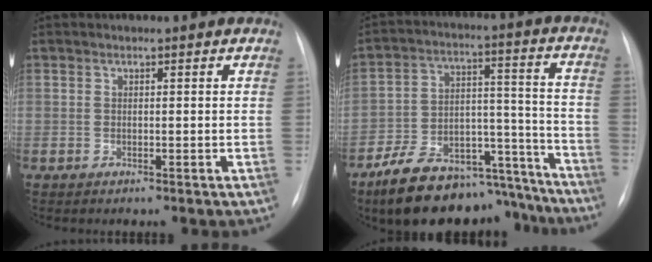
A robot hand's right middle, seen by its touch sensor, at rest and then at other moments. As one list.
[{"total": 18.8, "force": [-16.0, 7.1, 7.0], "torque": [-0.096, 0.049, -0.248]}]